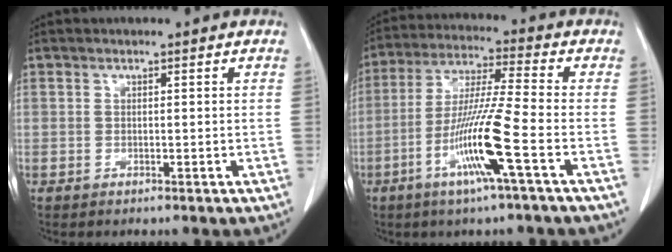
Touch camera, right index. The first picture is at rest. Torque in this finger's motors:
{"motor_torque": [1.94, -0.20, 0.80, 0.17]}